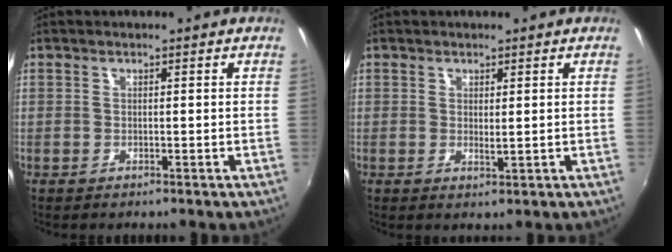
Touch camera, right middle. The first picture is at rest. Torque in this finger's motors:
{"motor_torque": [-0.09, -0.05, 0.00, 0.05]}